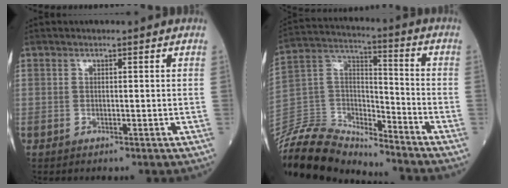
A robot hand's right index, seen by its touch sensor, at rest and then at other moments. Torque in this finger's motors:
{"motor_torque": [0.64, -1.36, 0.48, 0.09]}